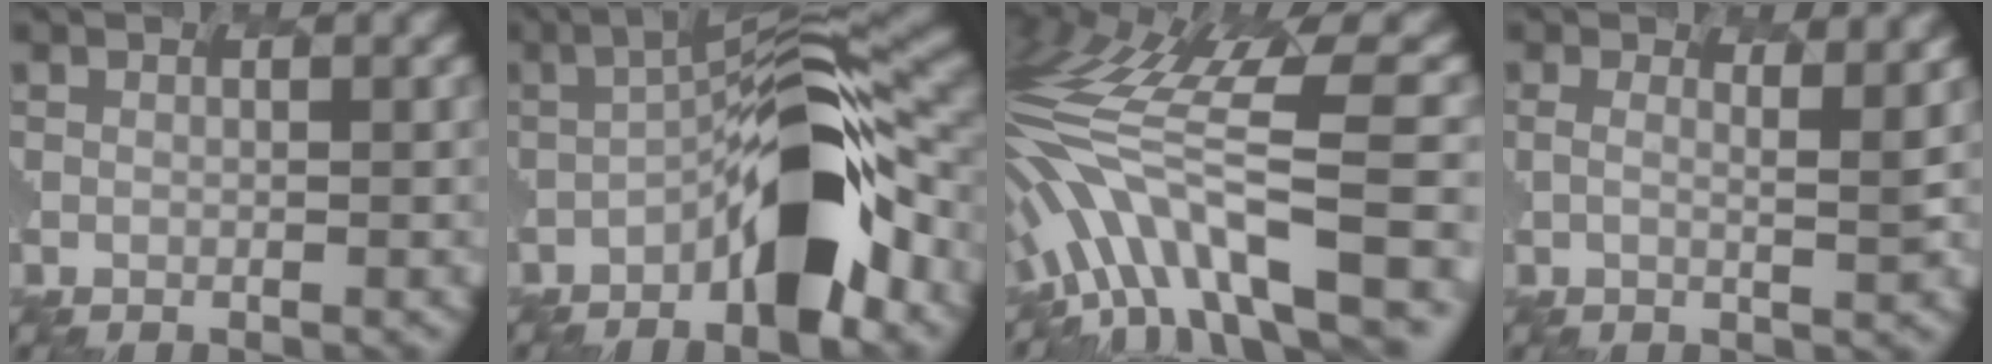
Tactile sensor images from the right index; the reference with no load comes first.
{"total": 9.3, "force": [-4.6, 2.7, 7.6], "torque": [-0.129, 0.026, -0.094]}
{"total": 9.6, "force": [-2.1, 3.7, 8.6], "torque": [-0.184, 0.041, -0.053]}
{"total": 2.0, "force": [1.6, 0.3, 1.2], "torque": [-0.010, 0.031, -0.010]}